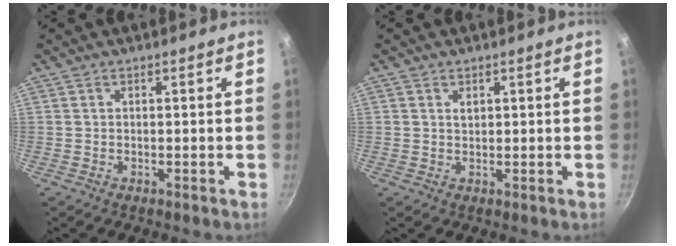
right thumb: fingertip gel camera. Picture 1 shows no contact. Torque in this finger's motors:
{"motor_torque": [-0.16, -0.04, 0.41, 0.09, 0.02]}